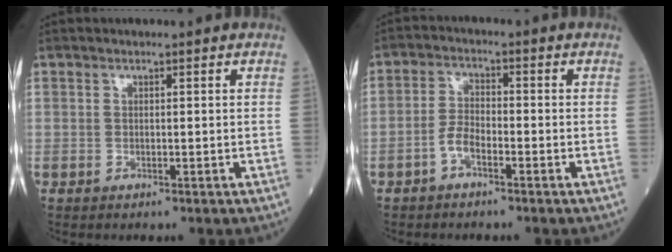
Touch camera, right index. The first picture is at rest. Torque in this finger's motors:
{"motor_torque": [0.13, -0.06, 0.04, 0.01]}